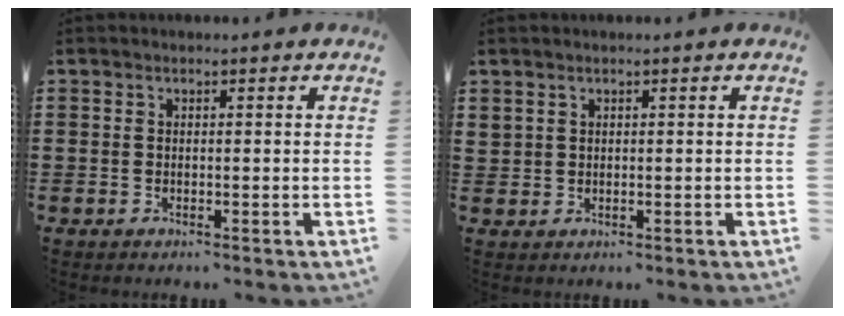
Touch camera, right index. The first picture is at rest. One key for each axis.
{"total": 1.0, "fx": 0.8, "fy": 0.6, "fz": 0.3, "tx": -0.007, "ty": 0.002, "tz": 0.015}